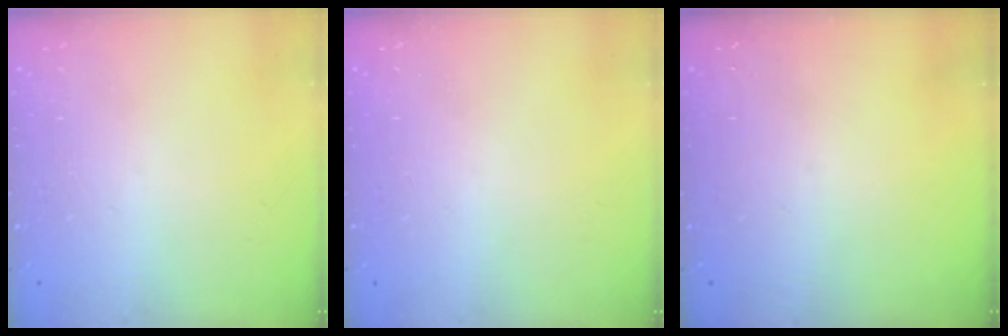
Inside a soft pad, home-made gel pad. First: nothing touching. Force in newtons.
{"total": 0.0}
{"total": 0.0}